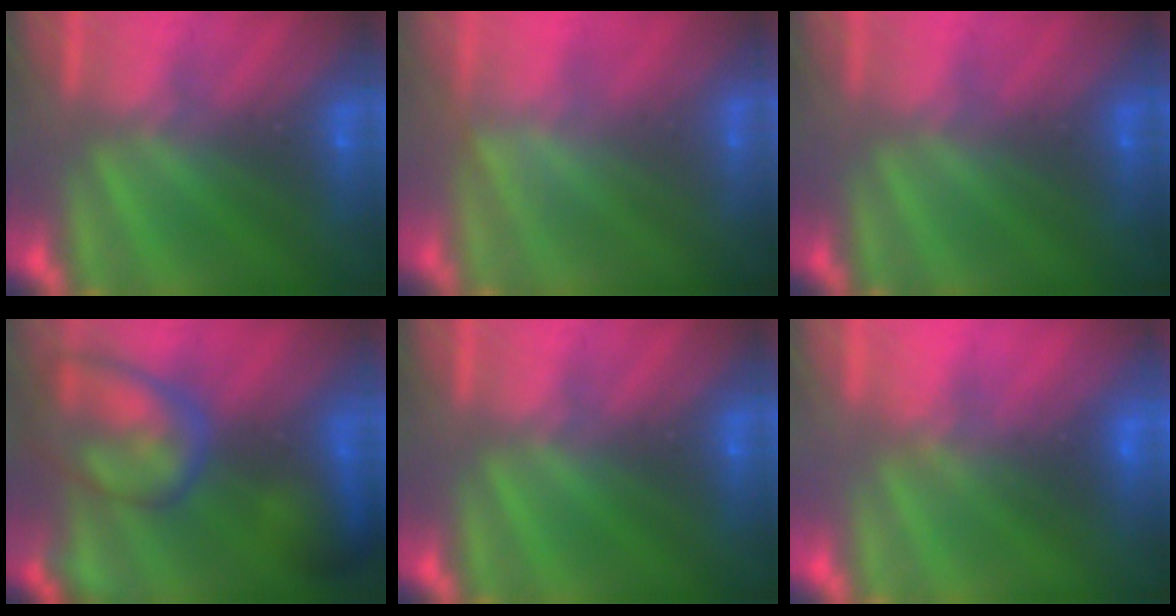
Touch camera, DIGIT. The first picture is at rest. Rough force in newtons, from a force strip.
{"total": 1.5}
{"total": 2.6}
{"total": 7.0}
{"total": 0.0}
{"total": 2.7}